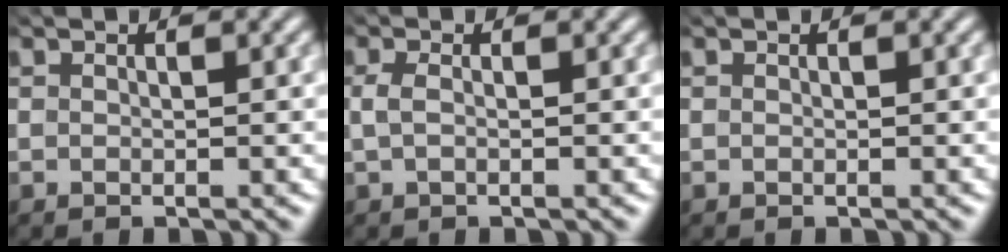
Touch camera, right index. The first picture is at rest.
{"total": 1.2, "force": [-0.7, 0.7, 0.7], "torque": [-0.031, -0.009, -0.009]}
{"total": 0.0}